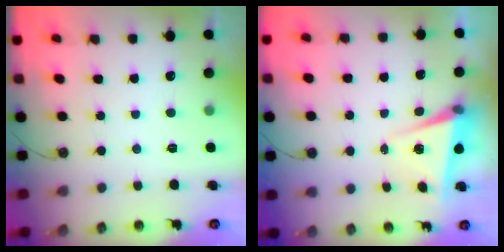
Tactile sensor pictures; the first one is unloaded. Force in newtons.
{"total": 5.6, "press": 4.8, "slide": 2.7}